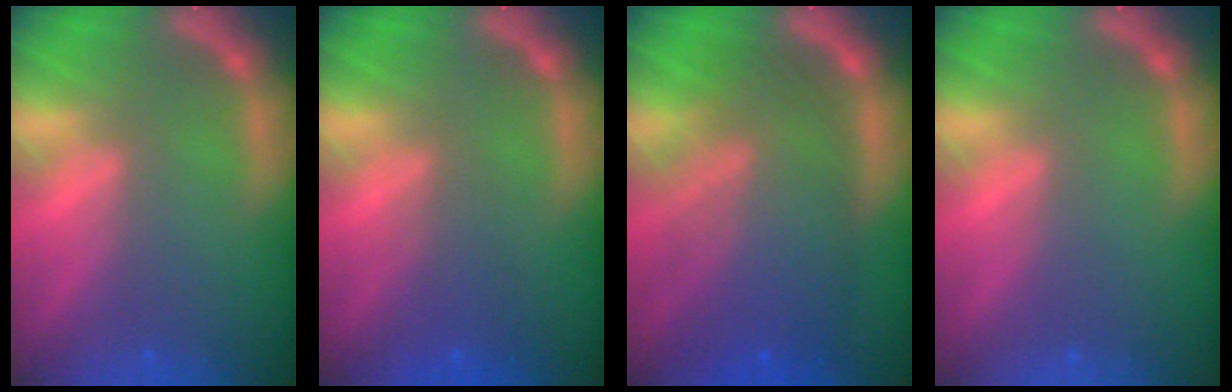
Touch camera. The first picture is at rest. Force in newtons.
{"total": 2.5}
{"total": 10.0}
{"total": 0.0}